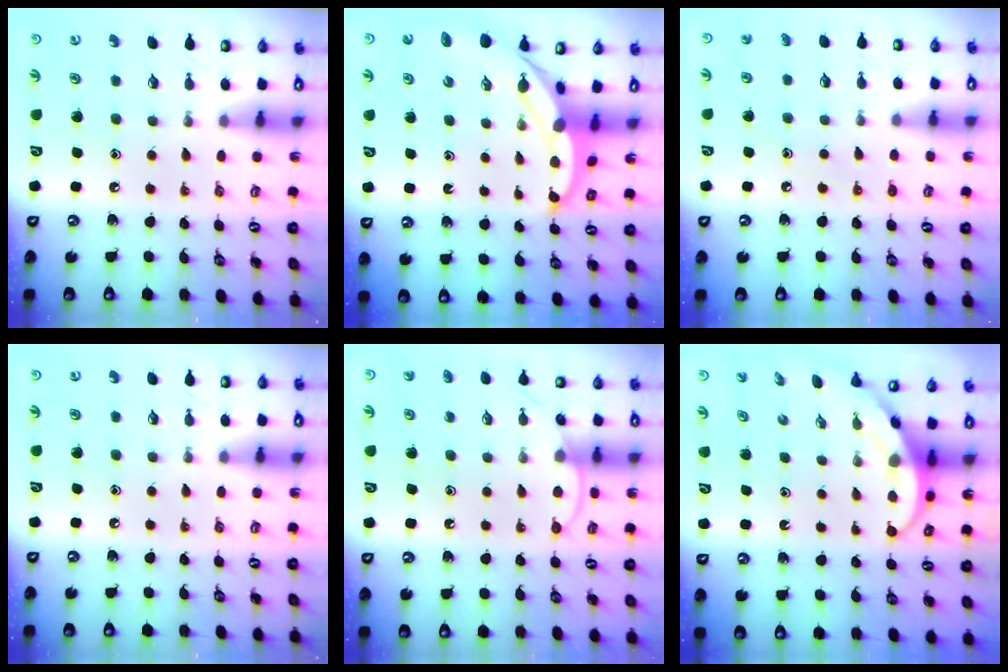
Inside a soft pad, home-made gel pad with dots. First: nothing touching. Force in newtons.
{"total": 5.6, "press": 5.6, "slide": 0.3}
{"total": 5.4, "press": 5.4, "slide": 0.6}
{"total": 0.0}
{"total": 7.3, "press": 7.3, "slide": 0.7}
{"total": 3.9, "press": 3.9, "slide": 0.3}